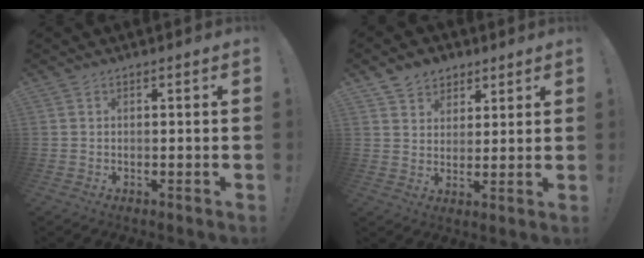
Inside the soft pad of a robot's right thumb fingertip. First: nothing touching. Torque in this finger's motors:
{"motor_torque": [0.01, 0.02, 0.00, 0.00, 0.00]}